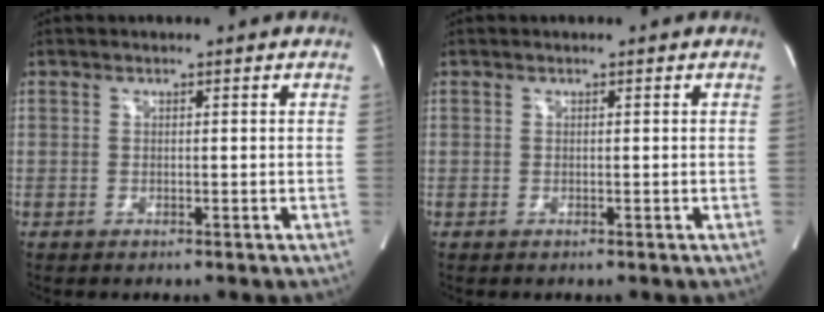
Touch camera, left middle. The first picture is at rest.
{"total": 0.0}